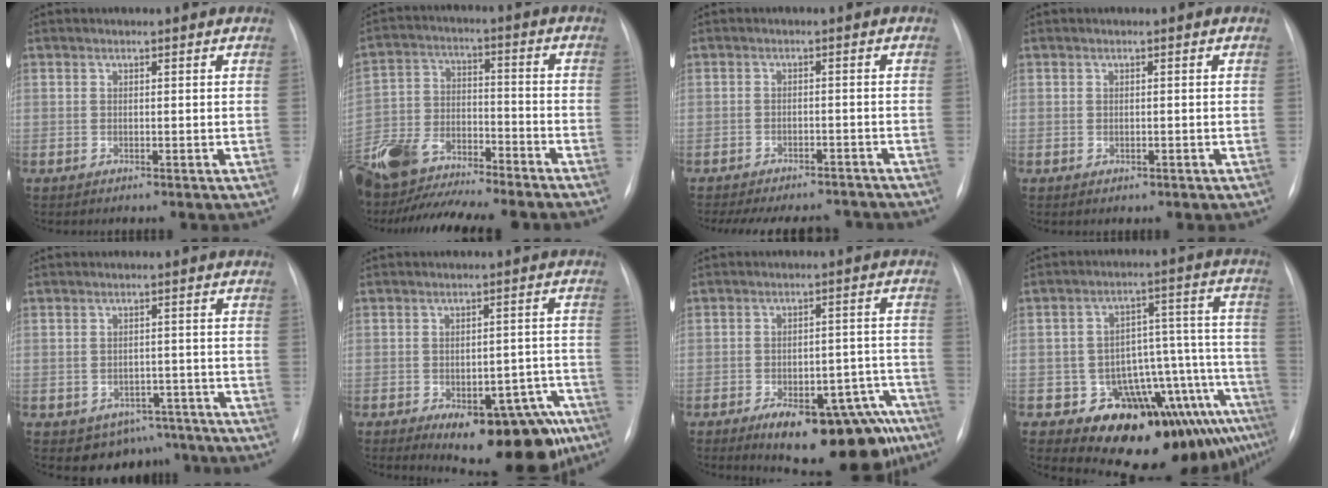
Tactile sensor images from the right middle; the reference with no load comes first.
{"total": 20.1, "force": [-17.4, 4.8, 8.8], "torque": [-0.209, 0.003, -0.294]}
{"total": 14.0, "force": [-12.4, 4.6, 4.6], "torque": [-0.093, 0.005, -0.155]}
{"total": 0.7, "force": [-0.3, 0.5, 0.3], "torque": [-0.005, 0.000, -0.001]}
{"total": 6.3, "force": [-4.5, 4.3, 1.4], "torque": [0.002, 0.018, -0.055]}
{"total": 15.4, "force": [-9.8, 6.4, 10.1], "torque": [-0.058, 0.040, -0.120]}
{"total": 17.8, "force": [-12.1, 6.8, 11.1], "torque": [-0.072, 0.044, -0.155]}
{"total": 16.3, "force": [-11.2, 5.5, 10.6], "torque": [-0.058, 0.084, -0.142]}